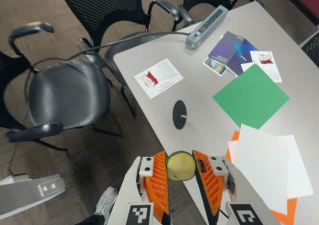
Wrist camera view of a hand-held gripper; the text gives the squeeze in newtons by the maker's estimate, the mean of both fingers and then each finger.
{"total": 7.9, "left": 8.1, "right": 7.8}